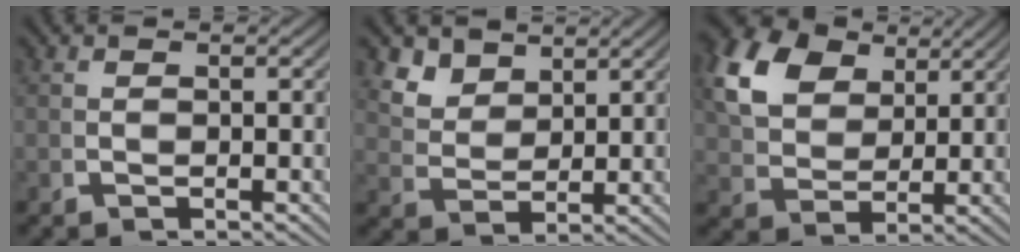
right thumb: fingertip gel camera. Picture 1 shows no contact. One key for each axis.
{"total": 4.6, "fx": 3.1, "fy": 2.6, "fz": 2.3, "tx": -0.052, "ty": -0.009, "tz": 0.069}
{"total": 9.3, "fx": 4.1, "fy": 6.3, "fz": 5.4, "tx": -0.123, "ty": -0.007, "tz": 0.083}